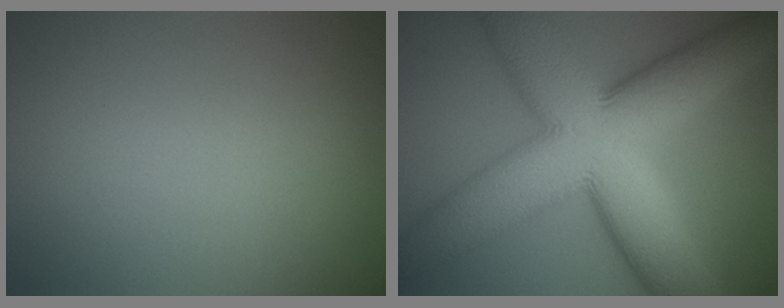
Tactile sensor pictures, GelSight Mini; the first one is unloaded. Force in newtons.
{"total": 15.4, "press": 15.4, "slide": 0.1}